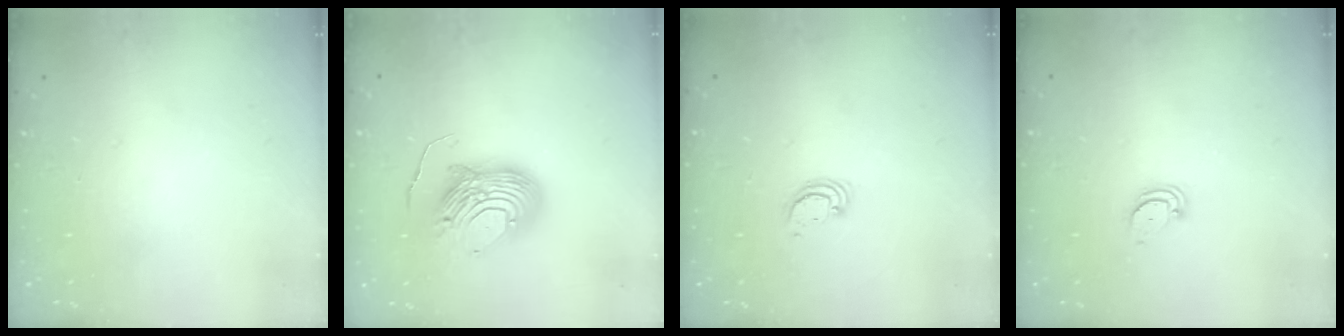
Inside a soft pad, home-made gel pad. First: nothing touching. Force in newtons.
{"total": 12.1, "press": 12.0, "slide": 1.2}
{"total": 2.6, "press": 2.6, "slide": 0.2}
{"total": 2.1, "press": 2.1, "slide": 0.1}